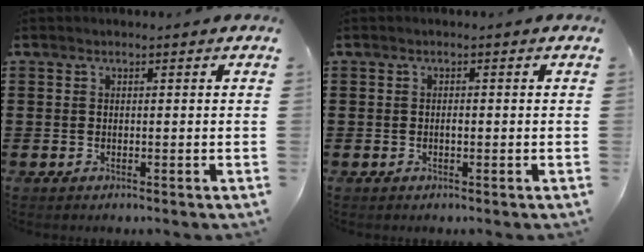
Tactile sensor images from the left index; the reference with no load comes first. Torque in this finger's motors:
{"motor_torque": [0.31, 0.25, 0.01, 0.03]}